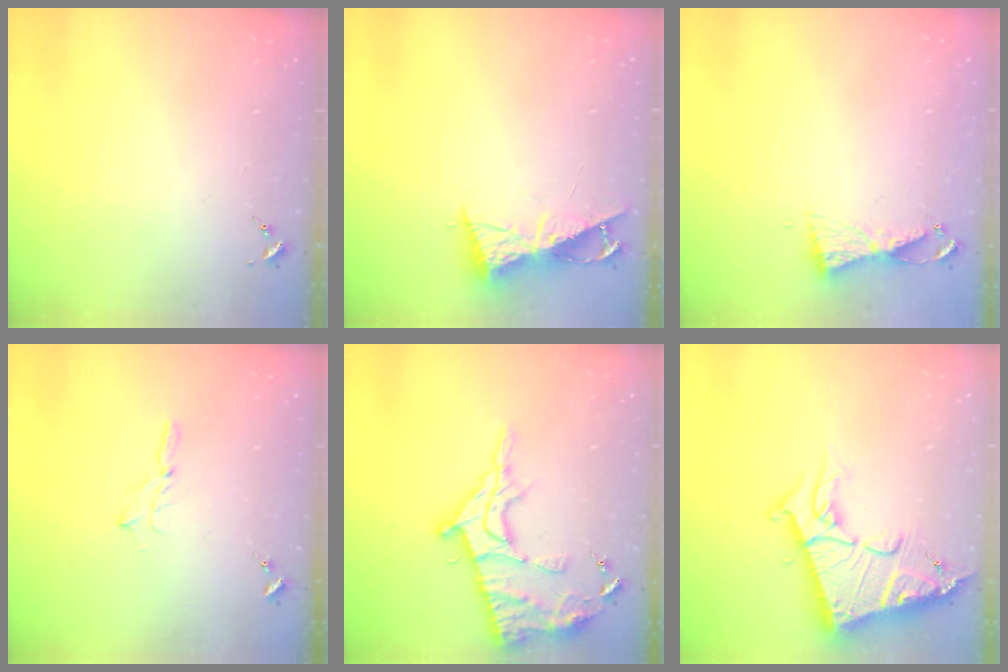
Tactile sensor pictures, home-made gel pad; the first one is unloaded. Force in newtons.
{"total": 8.9, "press": 8.9, "slide": 0.5}
{"total": 5.4, "press": 5.4, "slide": 0.5}
{"total": 3.6, "press": 3.6, "slide": 0.1}
{"total": 16.7, "press": 16.7, "slide": 1.6}
{"total": 18.5, "press": 18.4, "slide": 1.8}